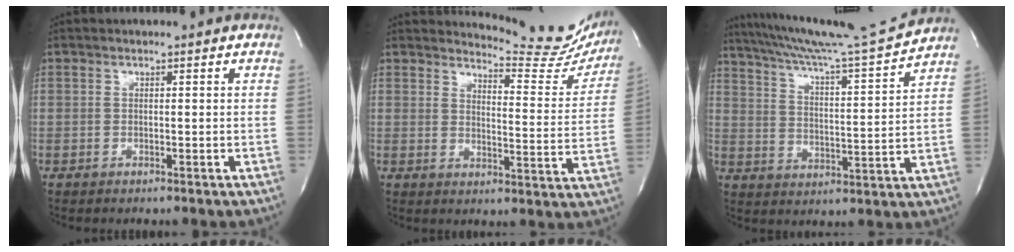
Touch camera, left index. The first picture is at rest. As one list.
[{"total": 13.2, "force": [12.9, 2.0, 1.8], "torque": [-0.016, -0.078, 0.137]}, {"total": 16.4, "force": [15.3, -2.3, 5.6], "torque": [-0.105, -0.043, 0.231]}]